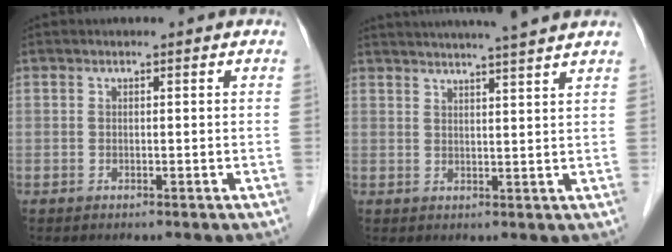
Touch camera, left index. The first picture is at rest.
{"total": 12.6, "force": [11.2, -1.1, 5.6], "torque": [-0.090, 0.003, 0.139]}